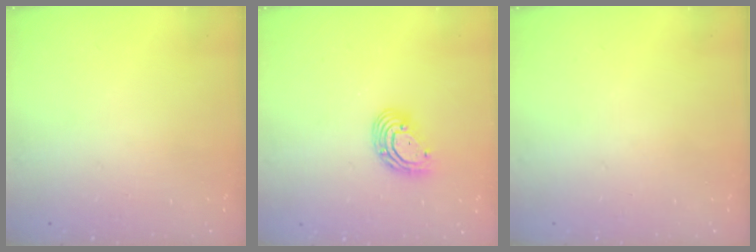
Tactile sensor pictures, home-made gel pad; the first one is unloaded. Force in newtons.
{"total": 9.6, "press": 9.4, "slide": 1.9}
{"total": 0.0}